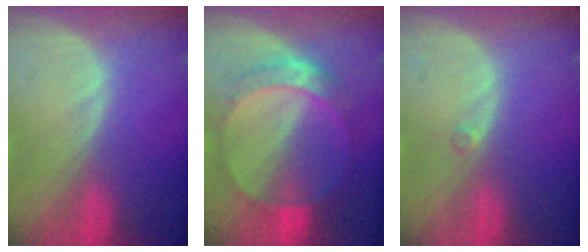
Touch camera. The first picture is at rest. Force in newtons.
{"total": 7.2, "press": 6.4, "slide": 3.4}
{"total": 0.5, "press": 0.5, "slide": 0.2}